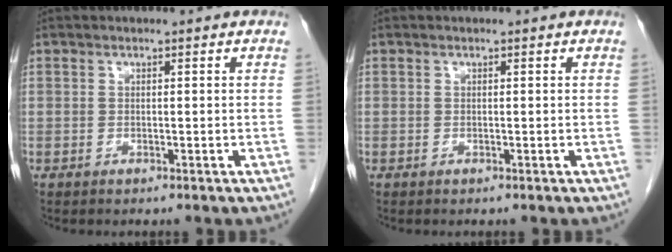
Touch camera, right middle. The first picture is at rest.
{"total": 0.0}